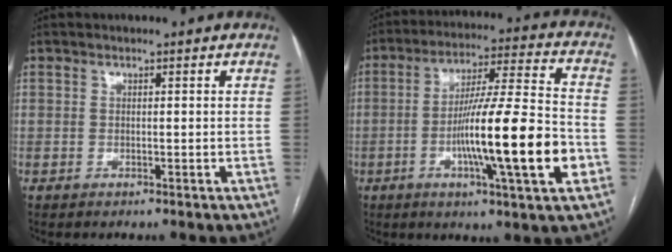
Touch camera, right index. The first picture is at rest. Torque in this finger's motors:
{"motor_torque": [1.58, -0.56, 0.88, 0.21]}